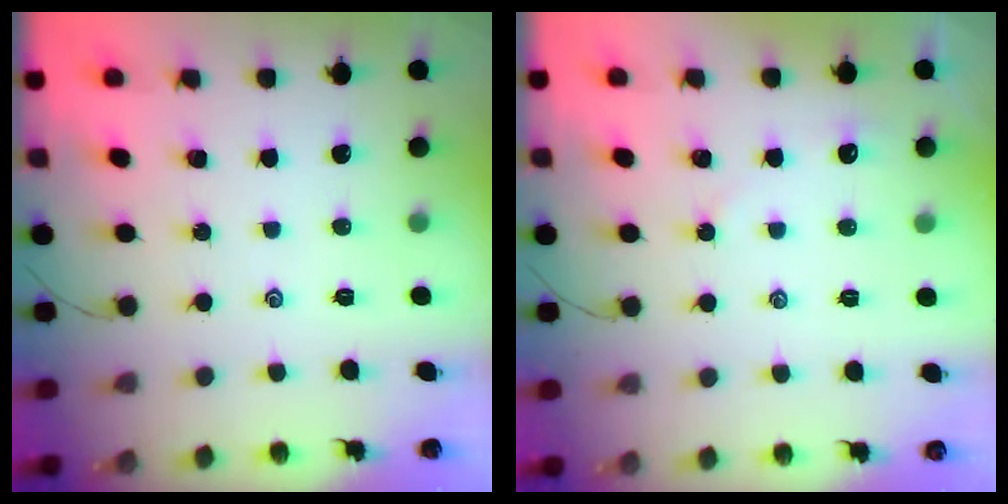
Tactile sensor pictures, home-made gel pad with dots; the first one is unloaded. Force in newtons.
{"total": 1.8, "press": 1.8, "slide": 0.4}